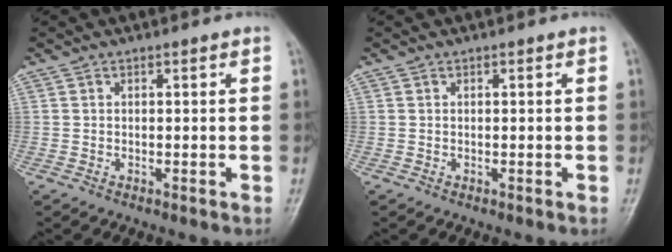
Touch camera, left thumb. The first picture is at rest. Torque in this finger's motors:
{"motor_torque": [-0.05, 0.06, -0.10, -0.03, 0.00]}